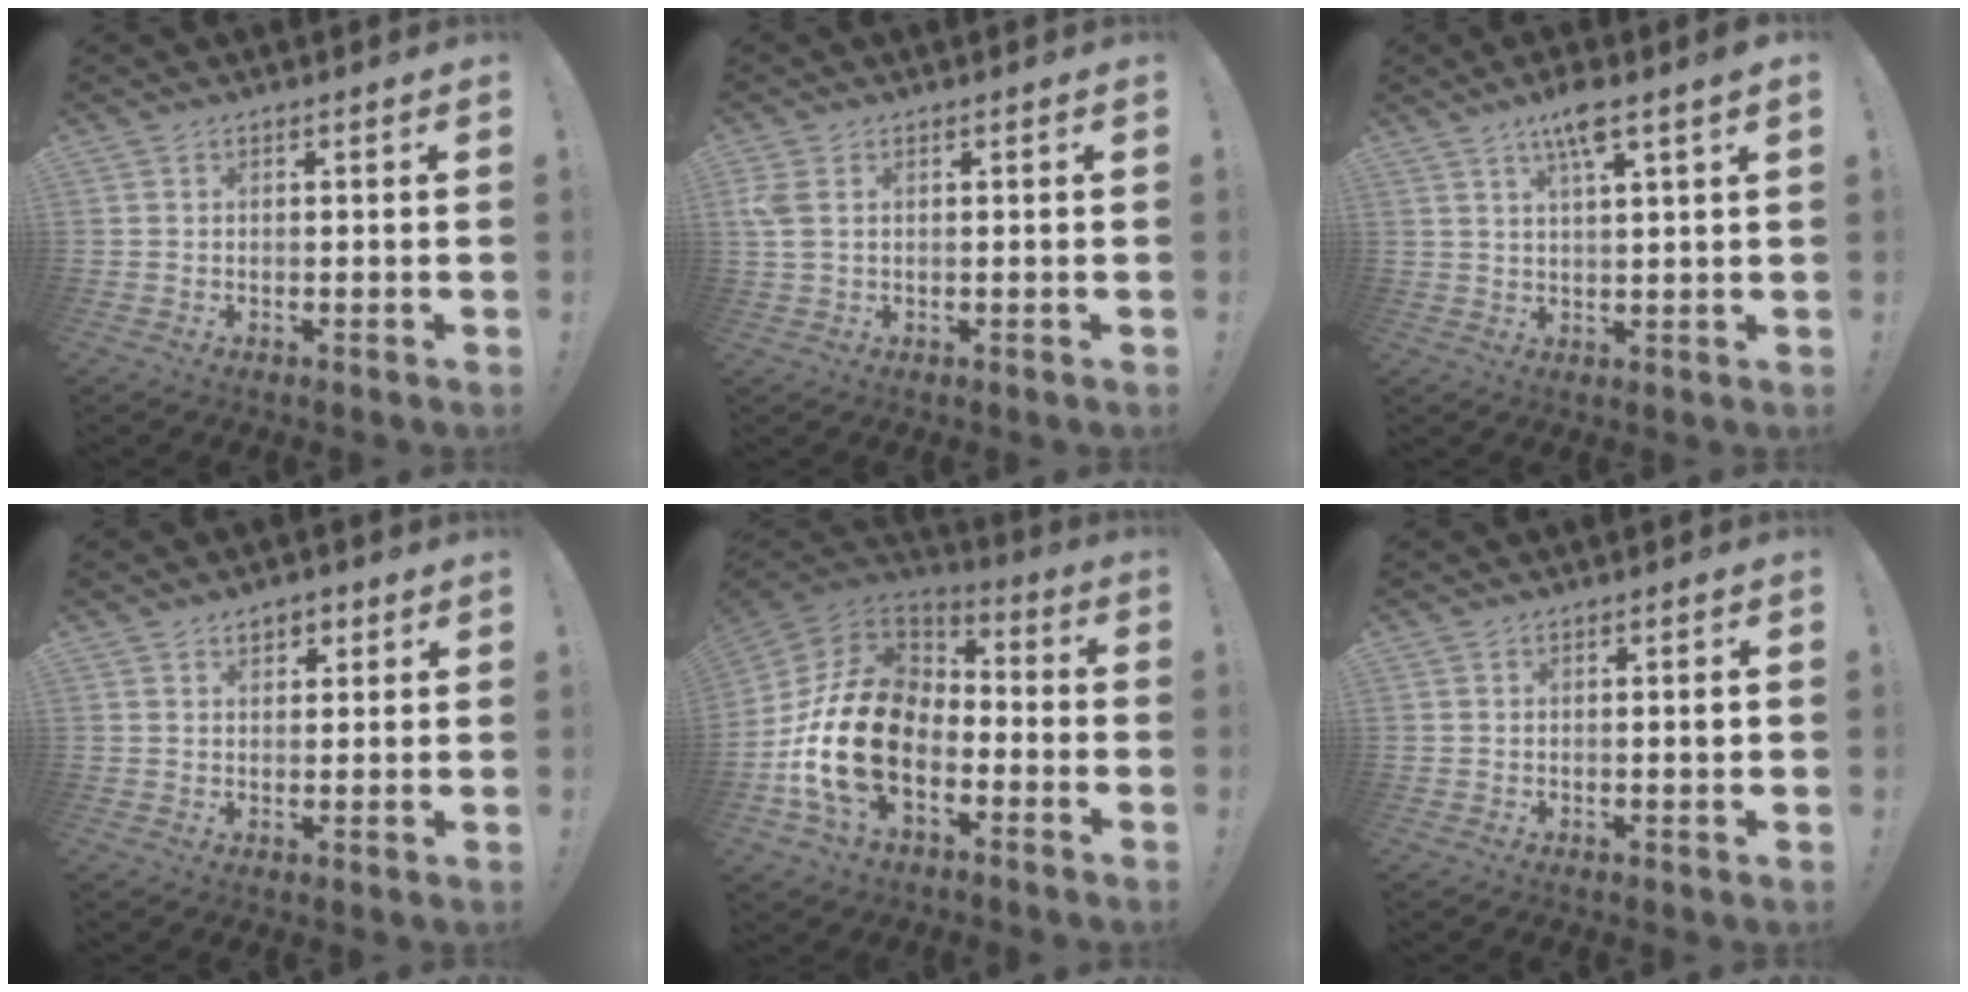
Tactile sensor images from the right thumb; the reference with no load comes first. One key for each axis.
{"total": 3.4, "fx": 1.1, "fy": 1.7, "fz": 2.7, "tx": -0.061, "ty": 0.000, "tz": 0.019}
{"total": 7.1, "fx": 4.1, "fy": 0.8, "fz": 5.7, "tx": -0.092, "ty": -0.015, "tz": 0.063}
{"total": 3.3, "fx": 1.5, "fy": 2.4, "fz": 1.7, "tx": -0.020, "ty": 0.001, "tz": 0.026}
{"total": 21.7, "fx": -5.4, "fy": 13.9, "fz": 15.7, "tx": -0.315, "ty": 0.035, "tz": -0.083}
{"total": 1.4, "fx": -0.1, "fy": -0.1, "fz": 1.4, "tx": -0.016, "ty": -0.002, "tz": -0.007}